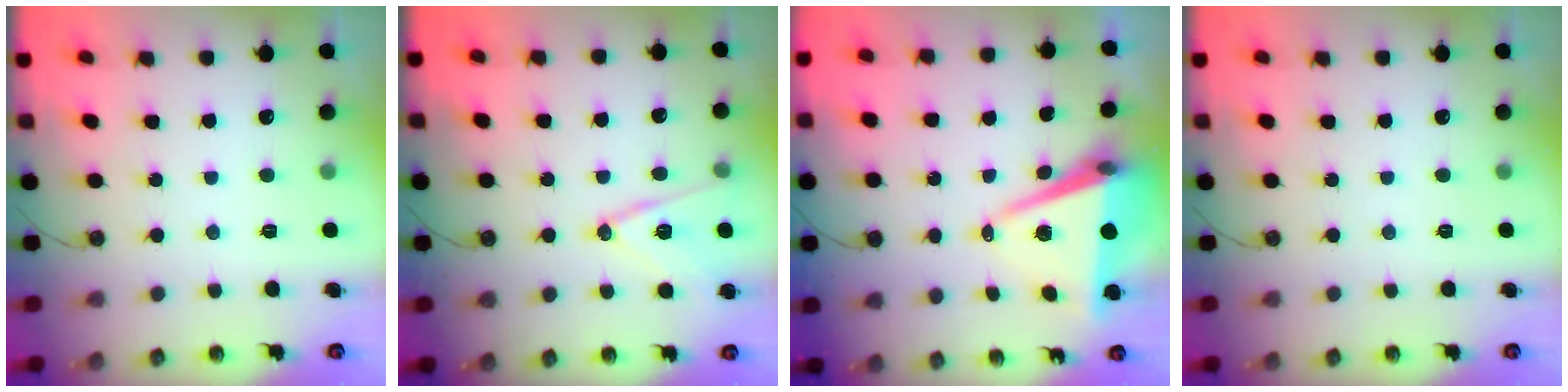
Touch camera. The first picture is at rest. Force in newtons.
{"total": 13.4, "press": 12.9, "slide": 3.4}
{"total": 8.9, "press": 7.8, "slide": 4.3}
{"total": 0.0}